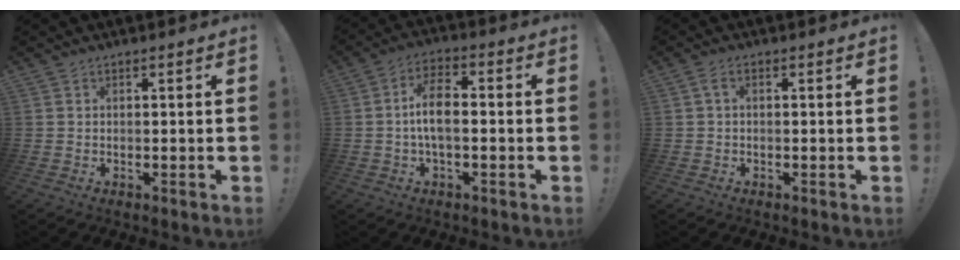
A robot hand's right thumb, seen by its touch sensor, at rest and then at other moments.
{"total": 8.7, "force": [-0.4, 4.0, 7.7], "torque": [-0.138, 0.008, -0.007]}
{"total": 1.9, "force": [0.0, 0.9, 1.7], "torque": [-0.034, 0.007, 0.000]}